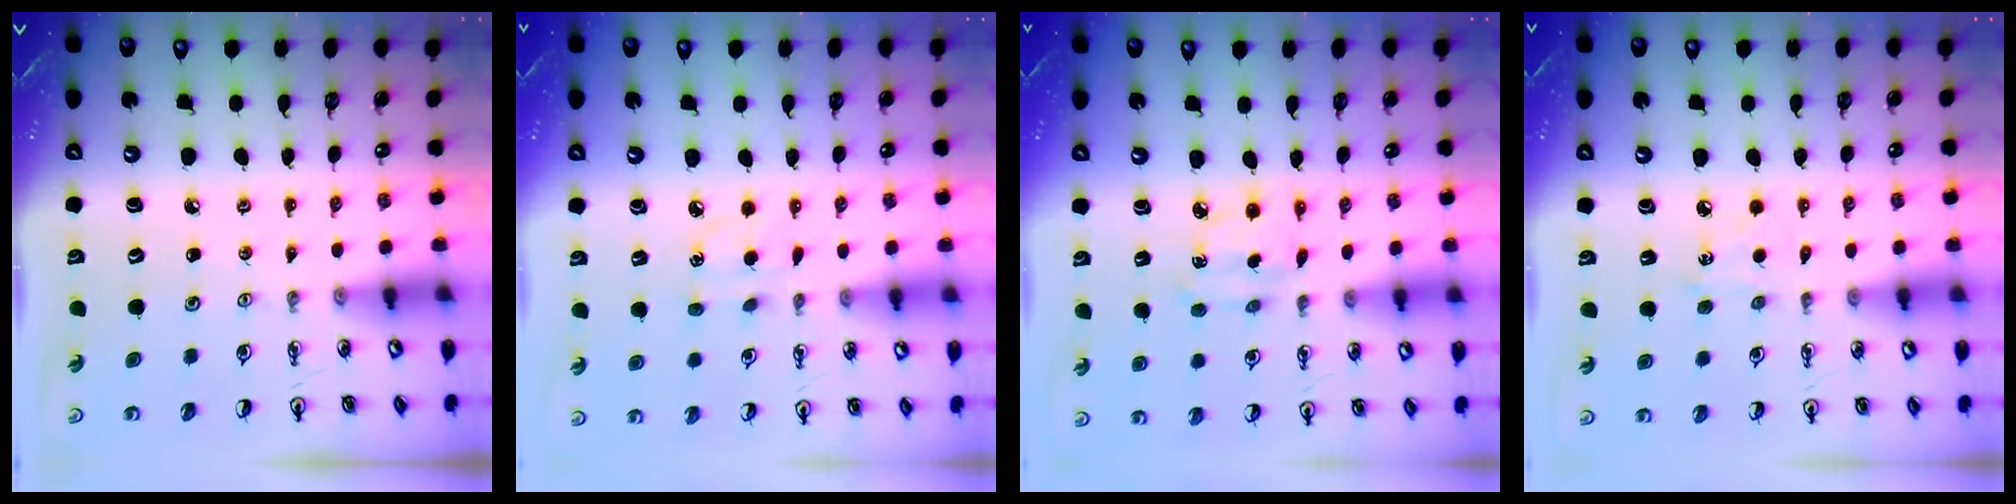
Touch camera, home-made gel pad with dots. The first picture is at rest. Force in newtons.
{"total": 4.2, "press": 4.2, "slide": 0.6}
{"total": 3.0, "press": 3.0, "slide": 0.2}
{"total": 4.6, "press": 4.5, "slide": 0.6}